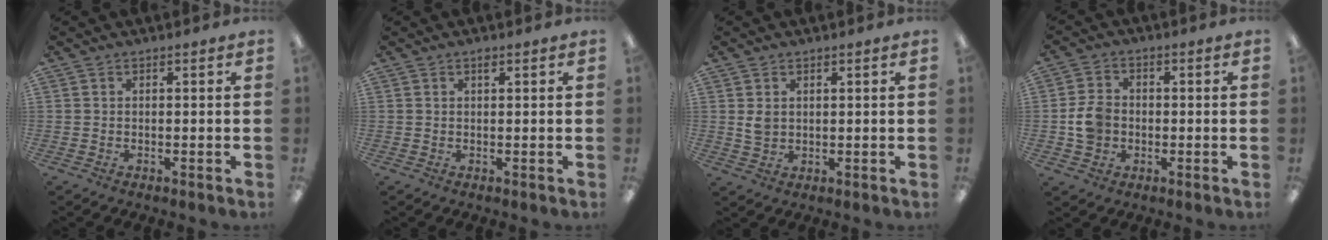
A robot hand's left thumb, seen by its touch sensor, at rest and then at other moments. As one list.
[{"total": 1.0, "force": [0.6, 0.3, 0.7], "torque": [-0.009, -0.002, 0.010]}, {"total": 3.1, "force": [1.2, 2.4, 1.6], "torque": [-0.026, 0.000, 0.020]}, {"total": 6.3, "force": [-0.9, 5.3, 3.3], "torque": [-0.066, 0.008, -0.017]}]